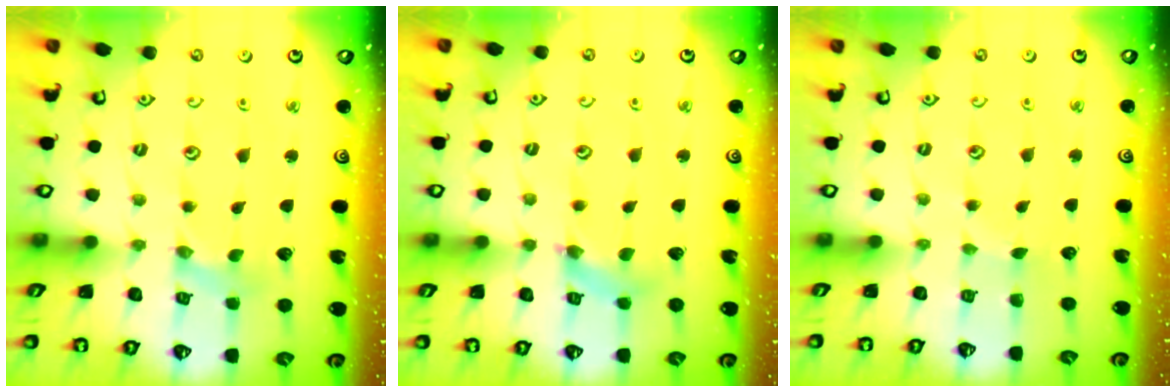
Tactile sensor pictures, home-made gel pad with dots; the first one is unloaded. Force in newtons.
{"total": 4.2, "press": 4.2, "slide": 0.5}
{"total": 1.1, "press": 1.1, "slide": 0.2}